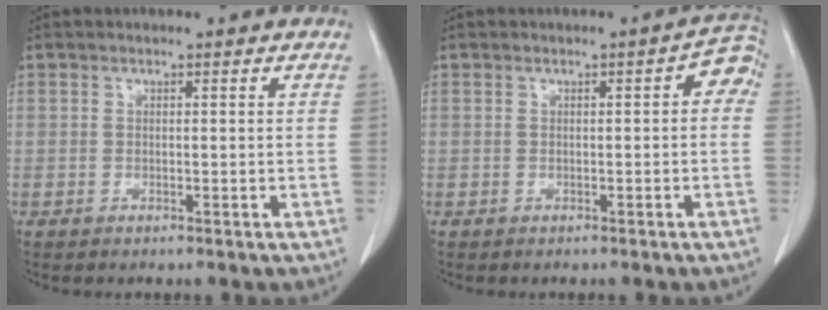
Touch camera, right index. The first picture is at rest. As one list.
[{"total": 3.2, "force": [0.2, 1.1, 3.0], "torque": [-0.027, 0.013, -0.003]}]